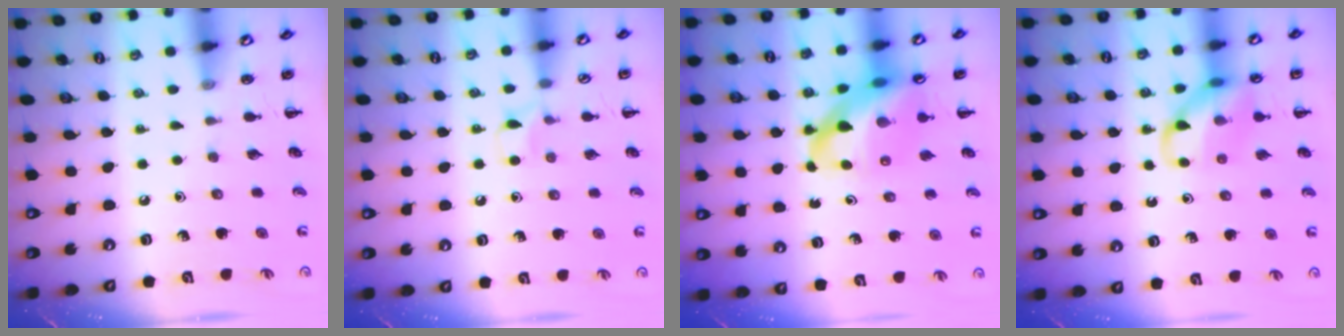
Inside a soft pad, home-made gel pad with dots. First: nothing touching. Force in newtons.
{"total": 4.0, "press": 3.7, "slide": 1.5}
{"total": 13.8, "press": 13.3, "slide": 3.5}
{"total": 11.4, "press": 11.3, "slide": 1.4}